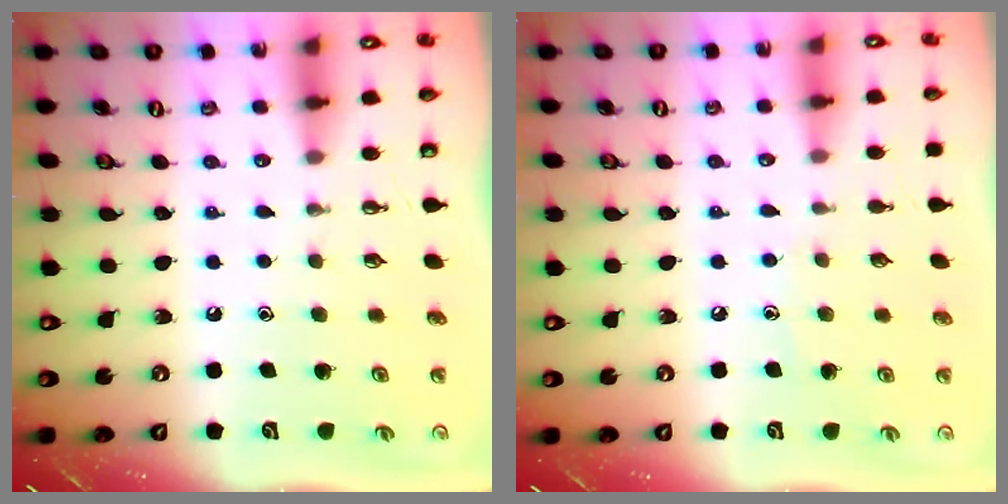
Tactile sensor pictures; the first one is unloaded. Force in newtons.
{"total": 3.9, "press": 3.9, "slide": 0.4}